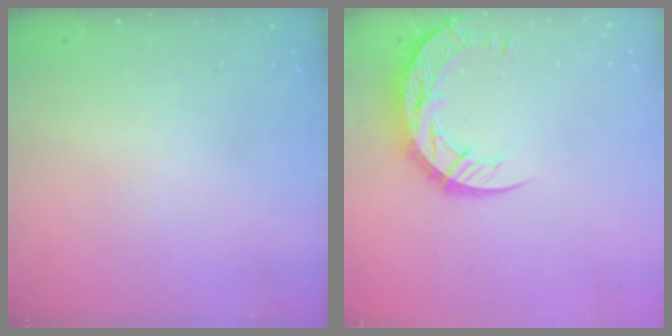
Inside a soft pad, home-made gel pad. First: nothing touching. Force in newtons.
{"total": 13.9, "press": 13.8, "slide": 1.0}